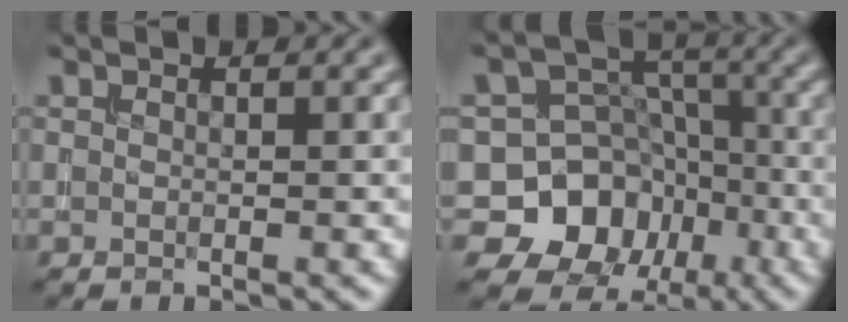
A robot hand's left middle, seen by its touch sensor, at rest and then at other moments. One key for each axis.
{"total": 10.1, "fx": -3.9, "fy": 8.9, "fz": 2.9, "tx": -0.047, "ty": 0.011, "tz": -0.100}